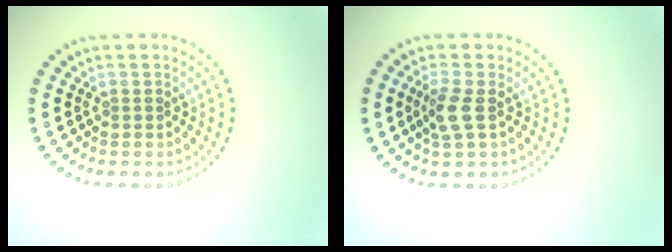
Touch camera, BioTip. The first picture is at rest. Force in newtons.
{"total": 2.1, "press": 2.0, "slide": 0.8}